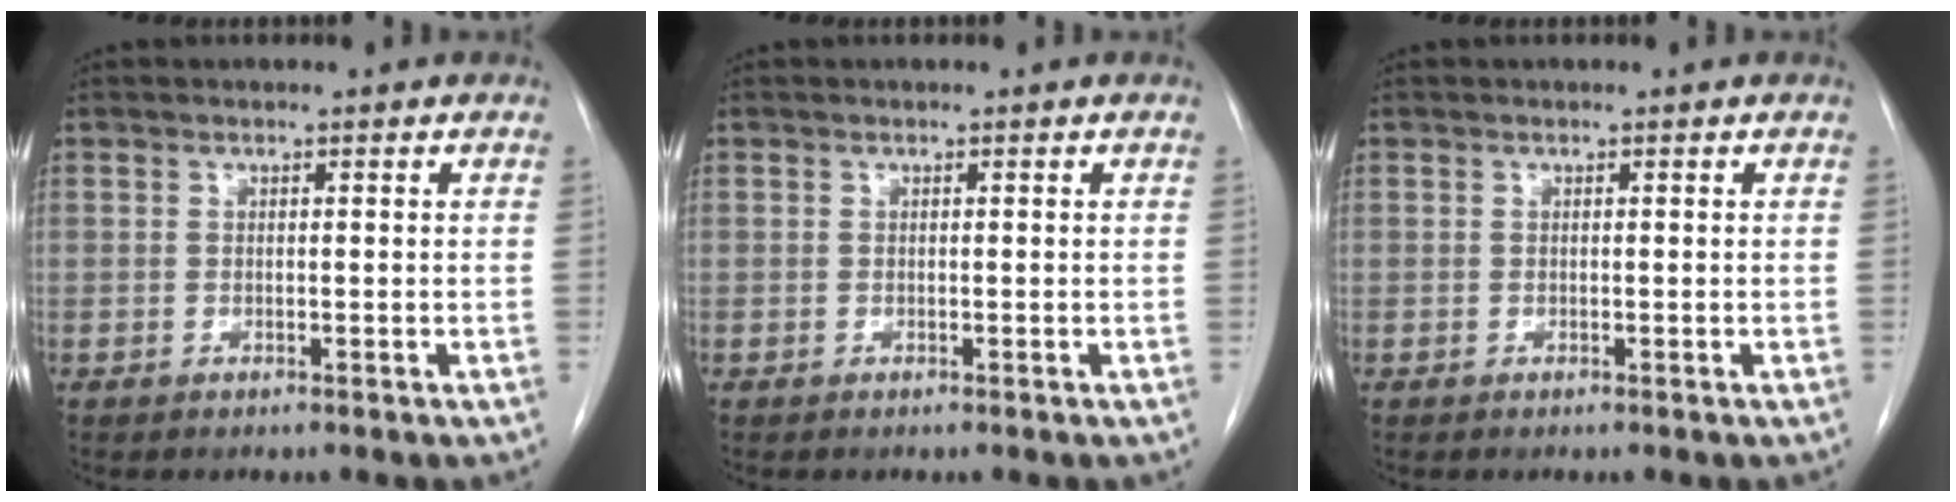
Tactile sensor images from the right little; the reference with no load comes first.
{"total": 0.0}
{"total": 0.0}